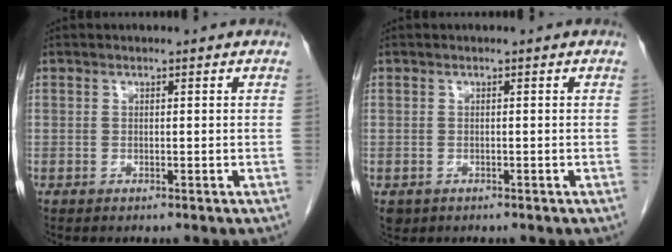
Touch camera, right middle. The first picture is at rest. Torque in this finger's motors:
{"motor_torque": [-0.04, 0.06, 0.01, -0.01]}